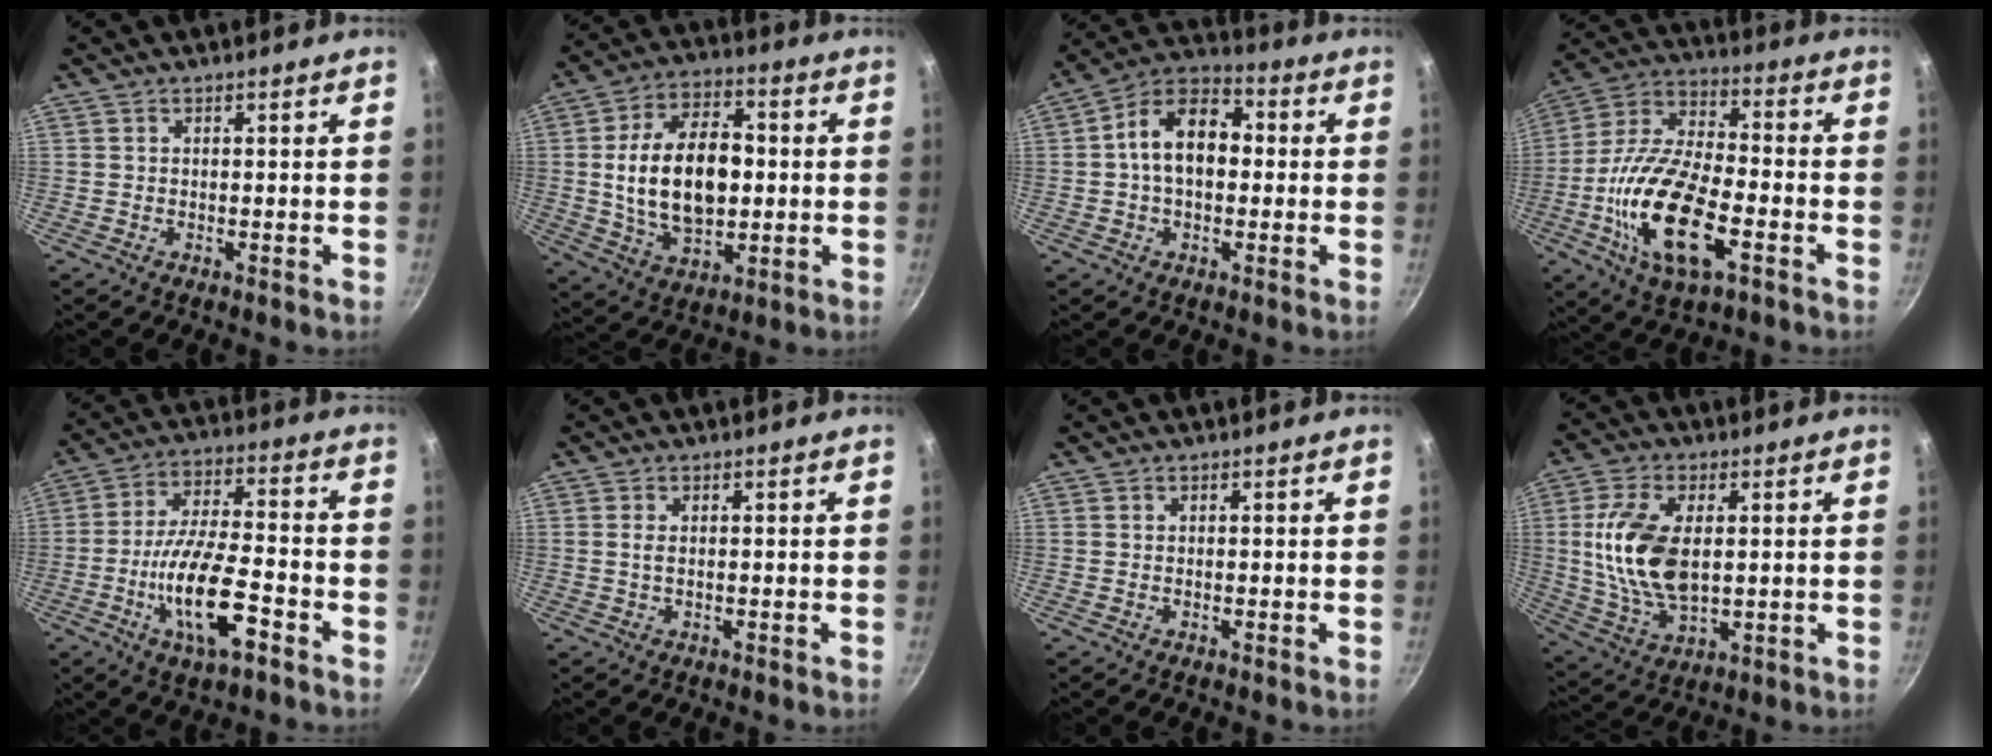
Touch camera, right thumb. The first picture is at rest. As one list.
[{"total": 18.6, "force": [0.3, 11.4, 14.7], "torque": [-0.227, 0.015, 0.008]}, {"total": 12.8, "force": [0.7, 8.4, 9.7], "torque": [-0.126, 0.036, -0.009]}, {"total": 20.8, "force": [-6.3, 9.6, 17.4], "torque": [-0.328, 0.022, -0.125]}, {"total": 14.5, "force": [-5.9, 5.0, 12.3], "torque": [-0.218, 0.028, -0.111]}, {"total": 1.4, "force": [0.1, 0.6, 1.2], "torque": [-0.024, 0.000, 0.001]}, {"total": 0.0}, {"total": 15.1, "force": [1.7, 8.3, 12.4], "torque": [-0.234, -0.007, 0.038]}]